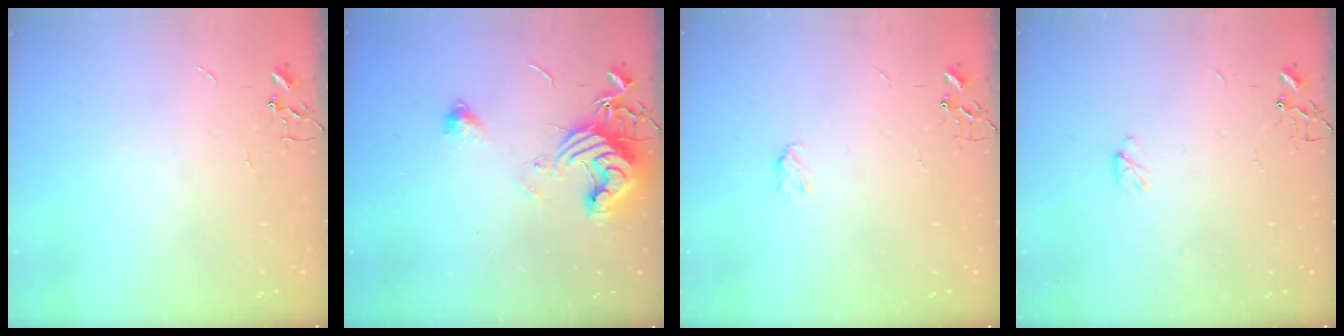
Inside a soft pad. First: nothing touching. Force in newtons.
{"total": 13.3, "press": 13.2, "slide": 1.7}
{"total": 3.2, "press": 3.1, "slide": 0.5}
{"total": 3.0, "press": 3.0, "slide": 0.5}